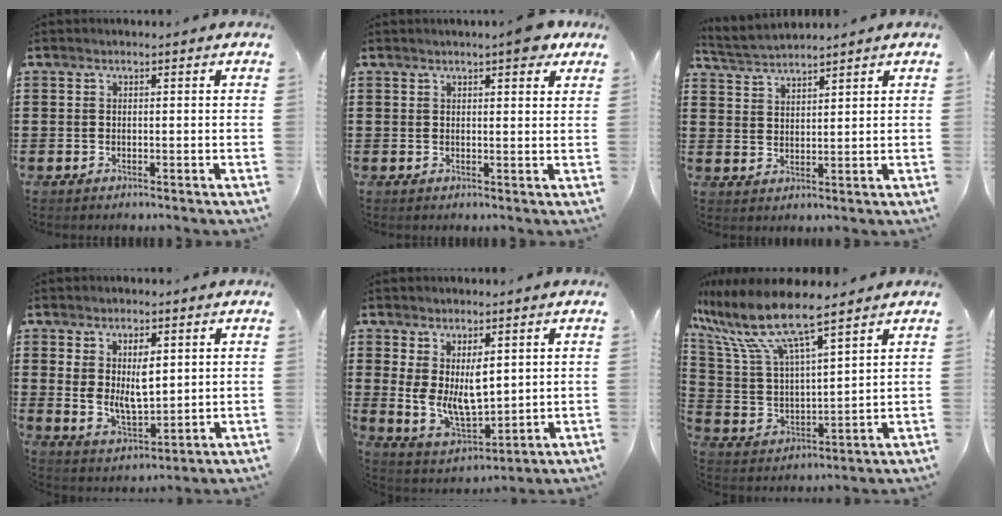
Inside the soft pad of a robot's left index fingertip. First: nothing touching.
{"total": 4.1, "force": [3.1, 0.8, 2.7], "torque": [-0.035, -0.006, 0.050]}
{"total": 2.7, "force": [2.7, 0.1, 0.2], "torque": [-0.016, -0.008, 0.048]}
{"total": 6.4, "force": [2.0, 3.1, 5.2], "torque": [-0.093, -0.002, 0.033]}
{"total": 7.1, "force": [2.4, 3.8, 5.4], "torque": [-0.109, -0.012, 0.046]}
{"total": 9.9, "force": [8.1, 1.3, 5.4], "torque": [-0.146, -0.045, 0.136]}